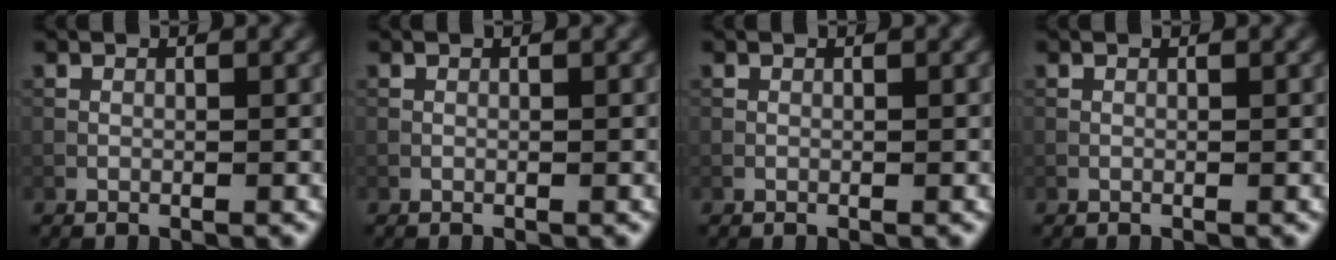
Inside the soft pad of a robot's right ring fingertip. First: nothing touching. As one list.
[{"total": 0.0}, {"total": 0.0}, {"total": 0.0}]